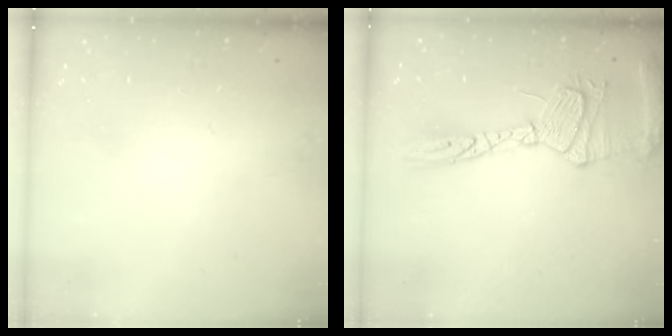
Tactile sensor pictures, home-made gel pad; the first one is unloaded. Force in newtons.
{"total": 17.8, "press": 17.7, "slide": 1.5}